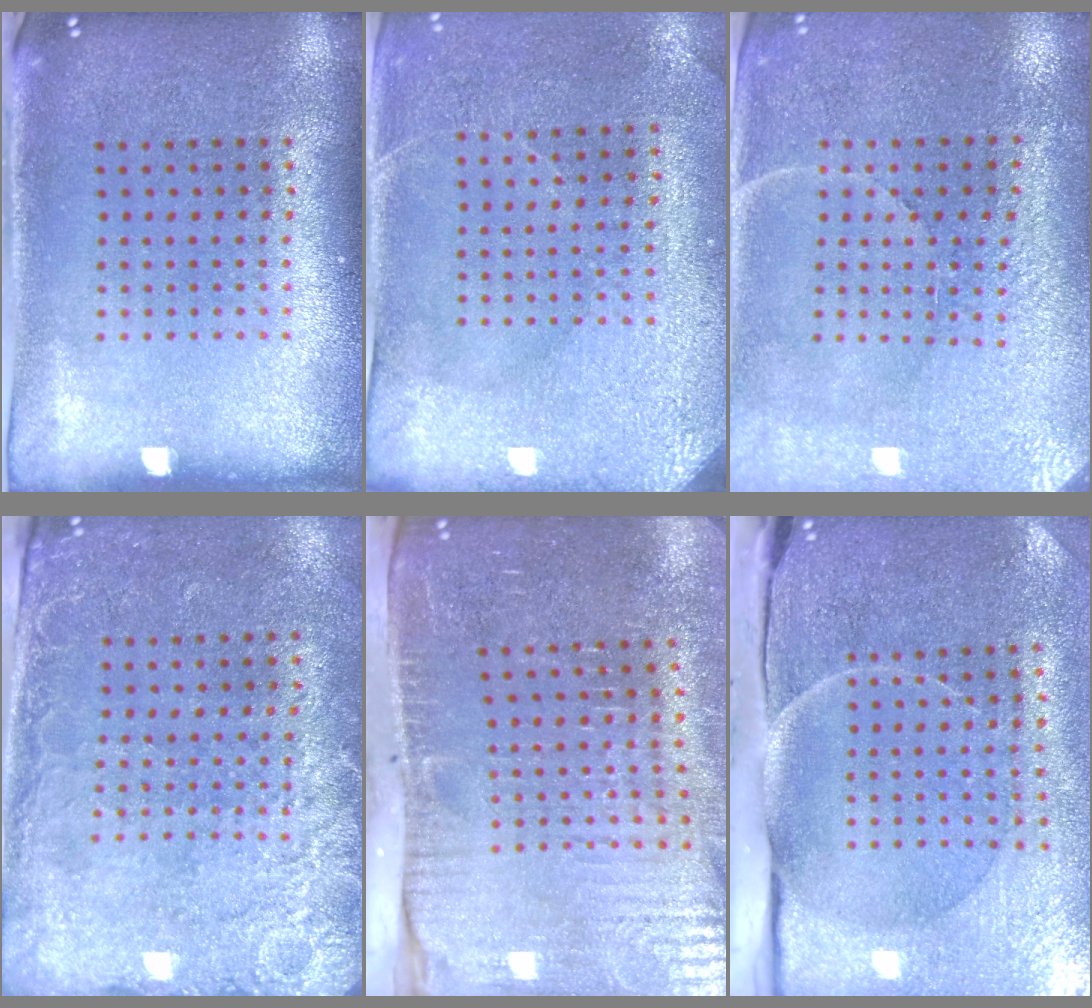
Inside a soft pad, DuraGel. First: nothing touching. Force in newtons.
{"total": 2.9, "press": 2.7, "slide": 1.0}
{"total": 3.3, "press": 3.2, "slide": 0.8}
{"total": 2.7, "press": 2.2, "slide": 1.5}
{"total": 4.8, "press": 4.1, "slide": 2.4}
{"total": 4.5, "press": 3.8, "slide": 2.3}